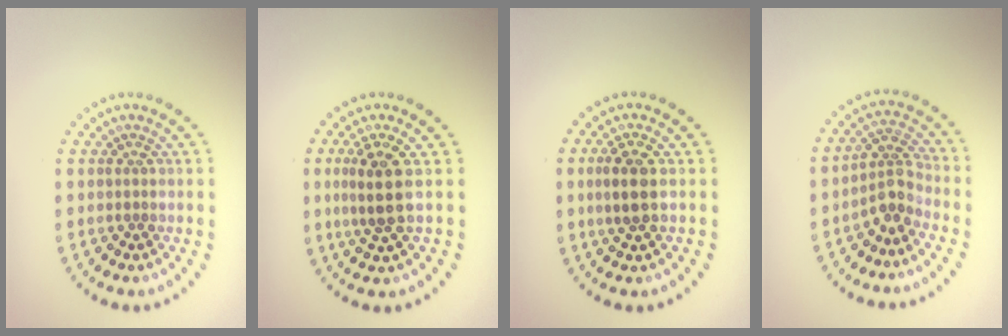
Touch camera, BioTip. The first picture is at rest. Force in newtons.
{"total": 3.1, "press": 2.6, "slide": 1.7}
{"total": 2.6, "press": 2.5, "slide": 0.7}
{"total": 2.8, "press": 2.2, "slide": 1.7}